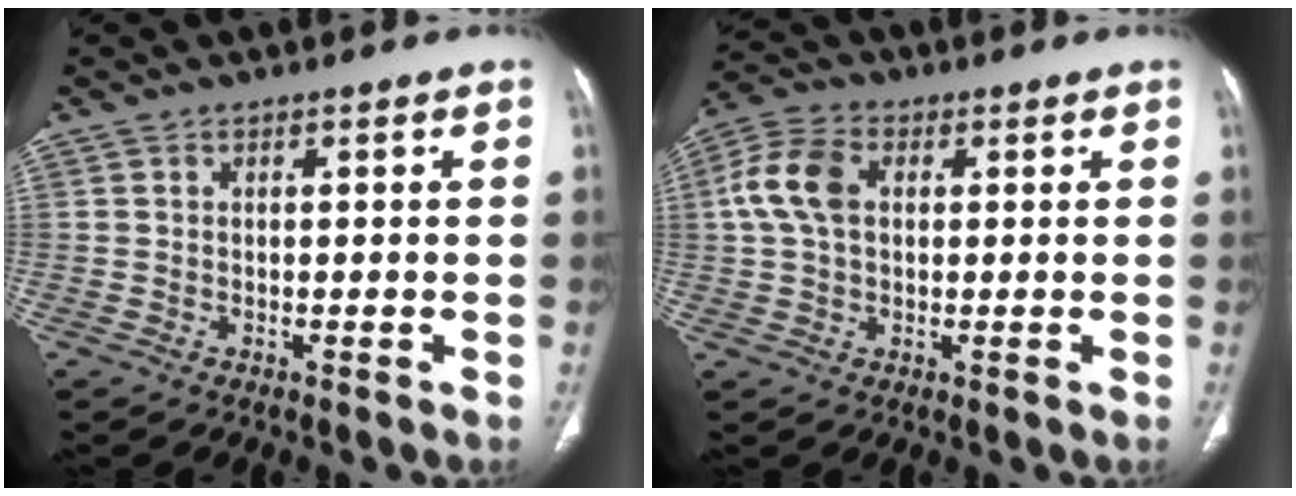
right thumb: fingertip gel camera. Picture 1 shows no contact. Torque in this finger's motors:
{"motor_torque": [-0.60, 0.77, 0.25, -0.09, 0.06]}